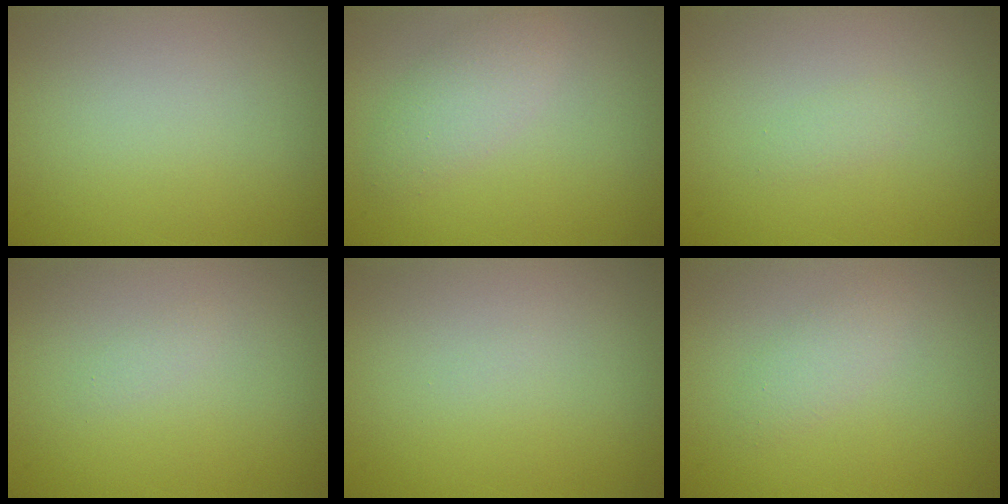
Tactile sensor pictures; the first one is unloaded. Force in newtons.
{"total": 2.4, "press": 2.4, "slide": 0.1}
{"total": 0.8, "press": 0.8, "slide": 0.1}
{"total": 0.6, "press": 0.6, "slide": 0.0}
{"total": 0.0}
{"total": 1.4, "press": 1.4, "slide": 0.1}